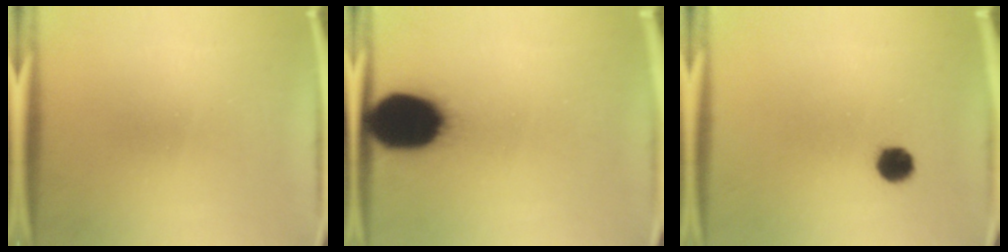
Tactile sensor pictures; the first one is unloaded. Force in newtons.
{"total": 19.9}
{"total": 4.0}